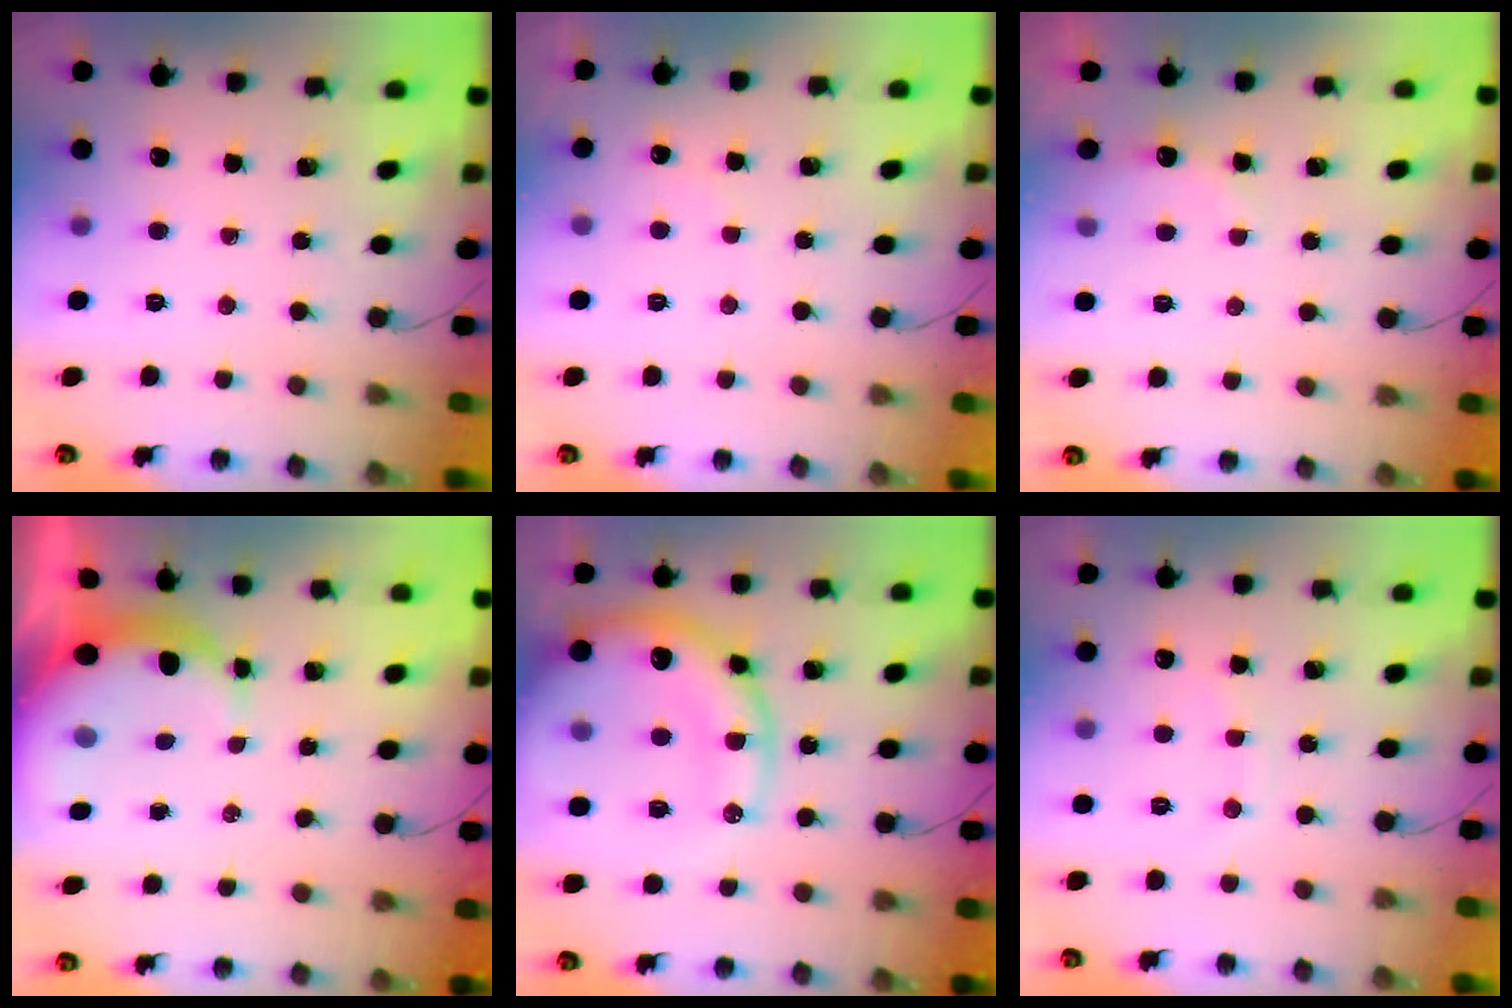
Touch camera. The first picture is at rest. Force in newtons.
{"total": 5.7, "press": 5.6, "slide": 0.9}
{"total": 5.1, "press": 4.9, "slide": 1.3}
{"total": 7.5, "press": 7.4, "slide": 1.3}
{"total": 25.2, "press": 24.6, "slide": 5.3}
{"total": 5.8, "press": 5.6, "slide": 1.6}